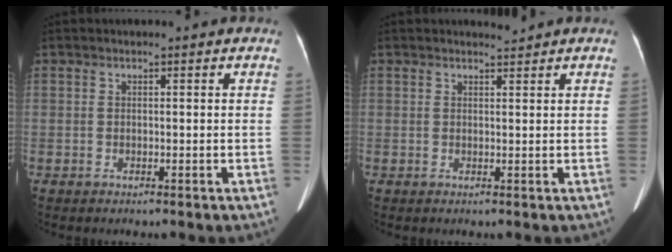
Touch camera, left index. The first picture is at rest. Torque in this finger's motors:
{"motor_torque": [0.00, -0.19, -0.03, 0.02]}